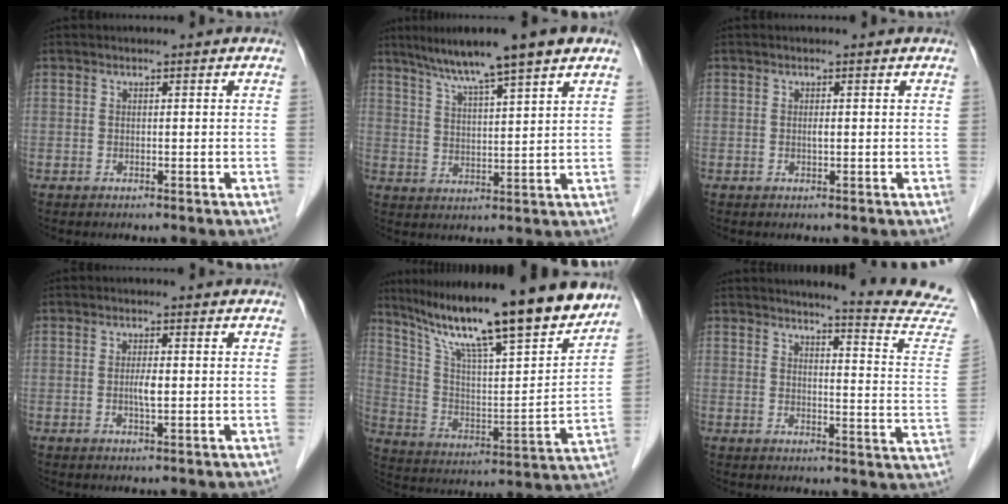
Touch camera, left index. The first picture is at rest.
{"total": 10.6, "force": [7.9, -0.1, 7.1], "torque": [-0.114, 0.017, 0.125]}
{"total": 0.6, "force": [-0.2, 0.0, 0.6], "torque": [-0.014, -0.005, -0.005]}
{"total": 2.0, "force": [-0.4, 0.2, 2.0], "torque": [-0.039, -0.005, -0.006]}
{"total": 22.2, "force": [18.2, 1.5, 12.6], "torque": [-0.212, -0.021, 0.288]}
{"total": 15.1, "force": [14.6, -1.2, 3.6], "torque": [-0.040, -0.125, 0.143]}